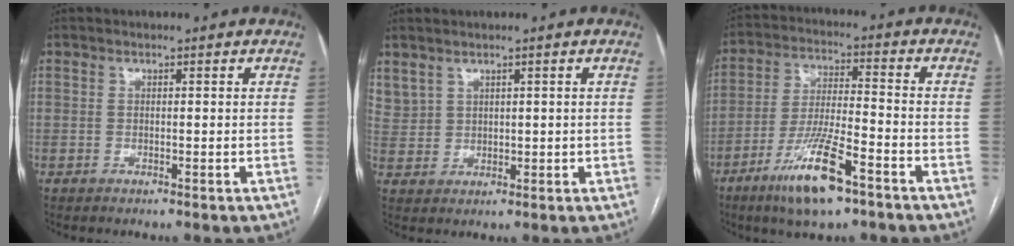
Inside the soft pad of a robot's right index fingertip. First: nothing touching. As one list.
[{"total": 3.6, "force": [2.6, 2.3, 0.9], "torque": [-0.022, 0.010, 0.065]}, {"total": 12.1, "force": [-7.2, 1.9, 9.5], "torque": [-0.187, -0.019, -0.128]}]